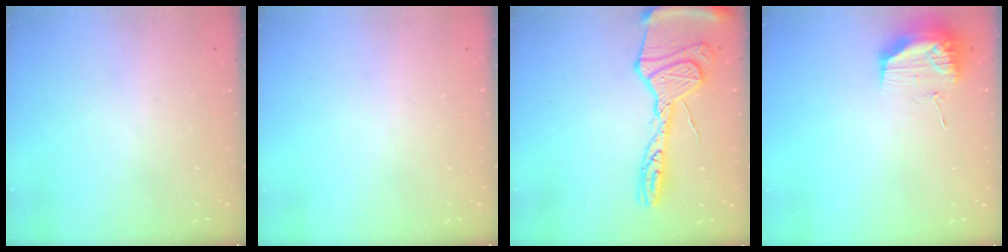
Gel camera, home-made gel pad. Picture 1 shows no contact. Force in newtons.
{"total": 0.0}
{"total": 19.1, "press": 19.0, "slide": 1.7}
{"total": 11.7, "press": 11.6, "slide": 1.0}